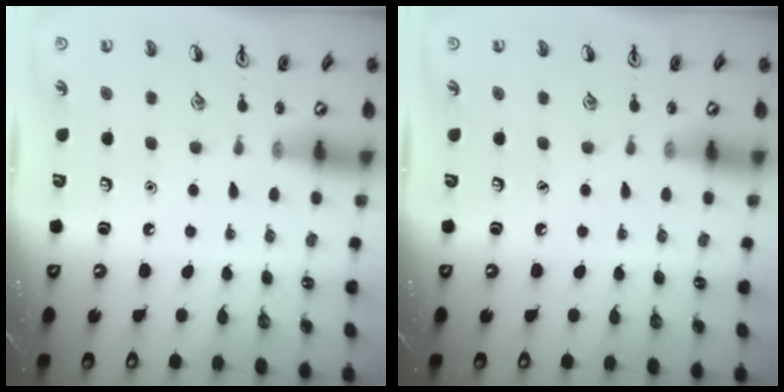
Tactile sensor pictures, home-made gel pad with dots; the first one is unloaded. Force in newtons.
{"total": 0.0}